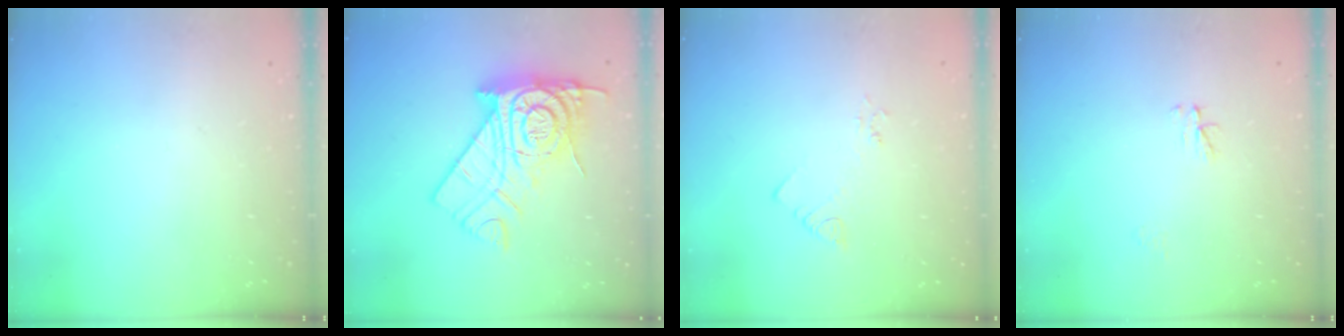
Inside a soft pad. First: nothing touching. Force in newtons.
{"total": 19.7, "press": 19.6, "slide": 1.7}
{"total": 2.4, "press": 2.4, "slide": 0.4}
{"total": 3.0, "press": 3.0, "slide": 0.4}